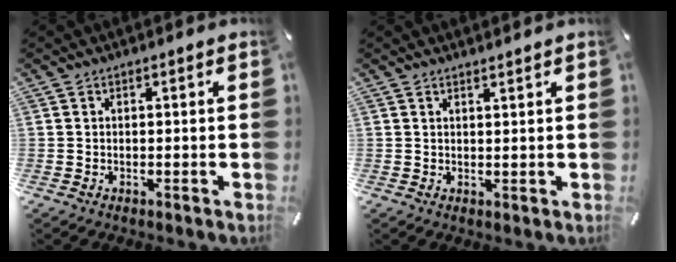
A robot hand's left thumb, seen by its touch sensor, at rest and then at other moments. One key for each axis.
{"total": 1.1, "fx": 1.1, "fy": -0.3, "fz": 0.1, "tx": 0.000, "ty": -0.003, "tz": 0.020}